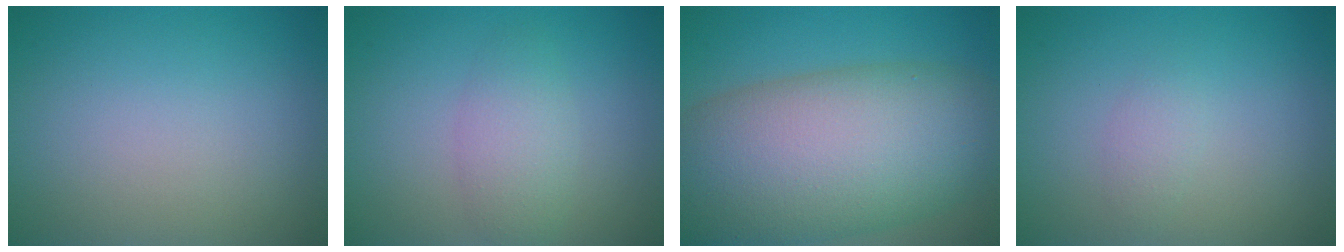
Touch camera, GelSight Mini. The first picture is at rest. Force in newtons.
{"total": 2.7, "press": 2.7, "slide": 0.1}
{"total": 14.3, "press": 14.2, "slide": 0.7}
{"total": 1.2, "press": 1.2, "slide": 0.0}